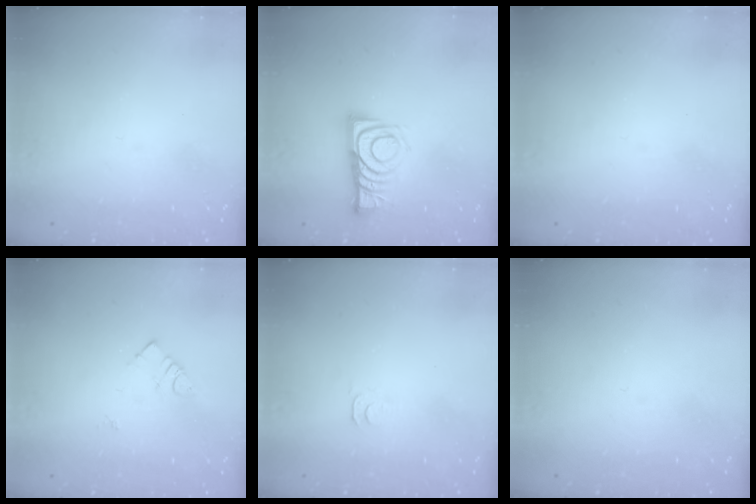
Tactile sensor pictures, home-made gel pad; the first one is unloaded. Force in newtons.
{"total": 9.0, "press": 9.0, "slide": 0.2}
{"total": 0.0}
{"total": 4.1, "press": 4.0, "slide": 0.7}
{"total": 2.8, "press": 2.7, "slide": 0.5}
{"total": 0.0}